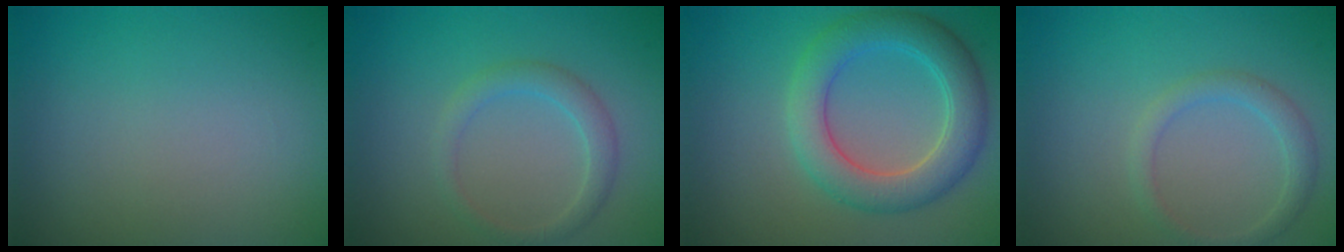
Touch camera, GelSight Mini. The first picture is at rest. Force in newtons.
{"total": 2.0, "press": 2.0, "slide": 0.1}
{"total": 5.2, "press": 5.2, "slide": 0.5}
{"total": 1.8, "press": 1.8, "slide": 0.1}